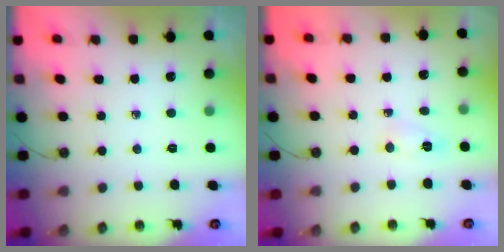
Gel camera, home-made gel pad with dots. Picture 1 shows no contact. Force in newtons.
{"total": 2.7, "press": 2.7, "slide": 0.4}